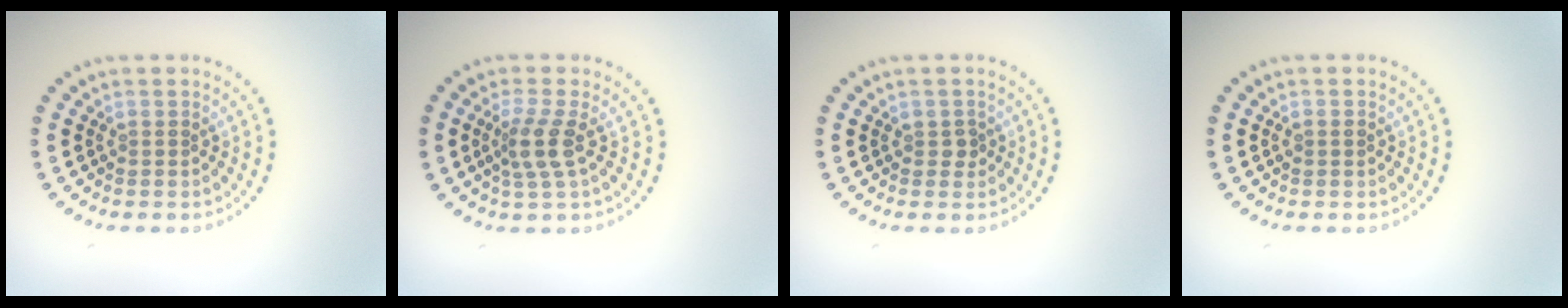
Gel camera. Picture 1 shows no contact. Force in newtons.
{"total": 2.7, "press": 2.1, "slide": 1.6}
{"total": 0.9, "press": 0.9, "slide": 0.2}
{"total": 0.8, "press": 0.7, "slide": 0.1}